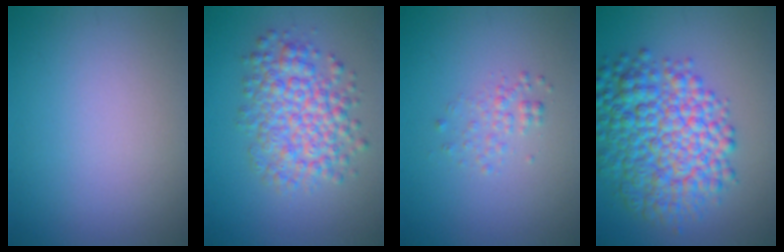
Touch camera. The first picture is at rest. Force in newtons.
{"total": 5.9, "press": 5.9, "slide": 0.1}
{"total": 1.4, "press": 1.4, "slide": 0.1}
{"total": 9.3, "press": 9.3, "slide": 0.0}